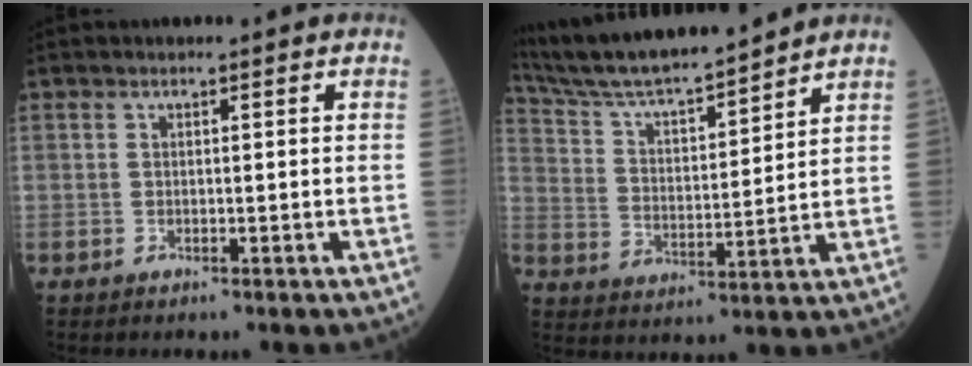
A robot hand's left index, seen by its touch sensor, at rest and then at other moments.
{"total": 15.1, "force": [13.8, 0.6, 6.0], "torque": [-0.117, 0.006, 0.244]}